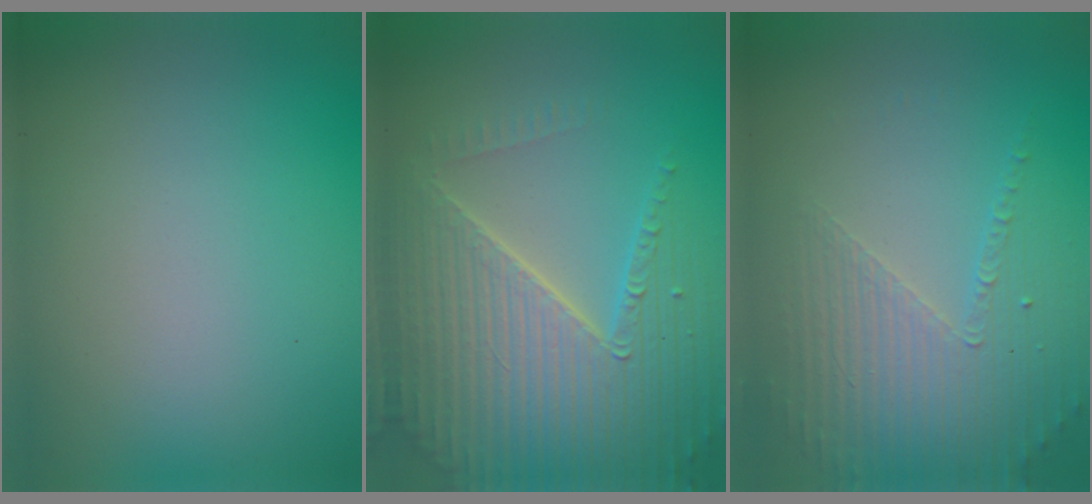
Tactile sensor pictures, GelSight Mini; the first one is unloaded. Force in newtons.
{"total": 6.4, "press": 6.2, "slide": 1.5}
{"total": 5.2, "press": 3.1, "slide": 4.1}